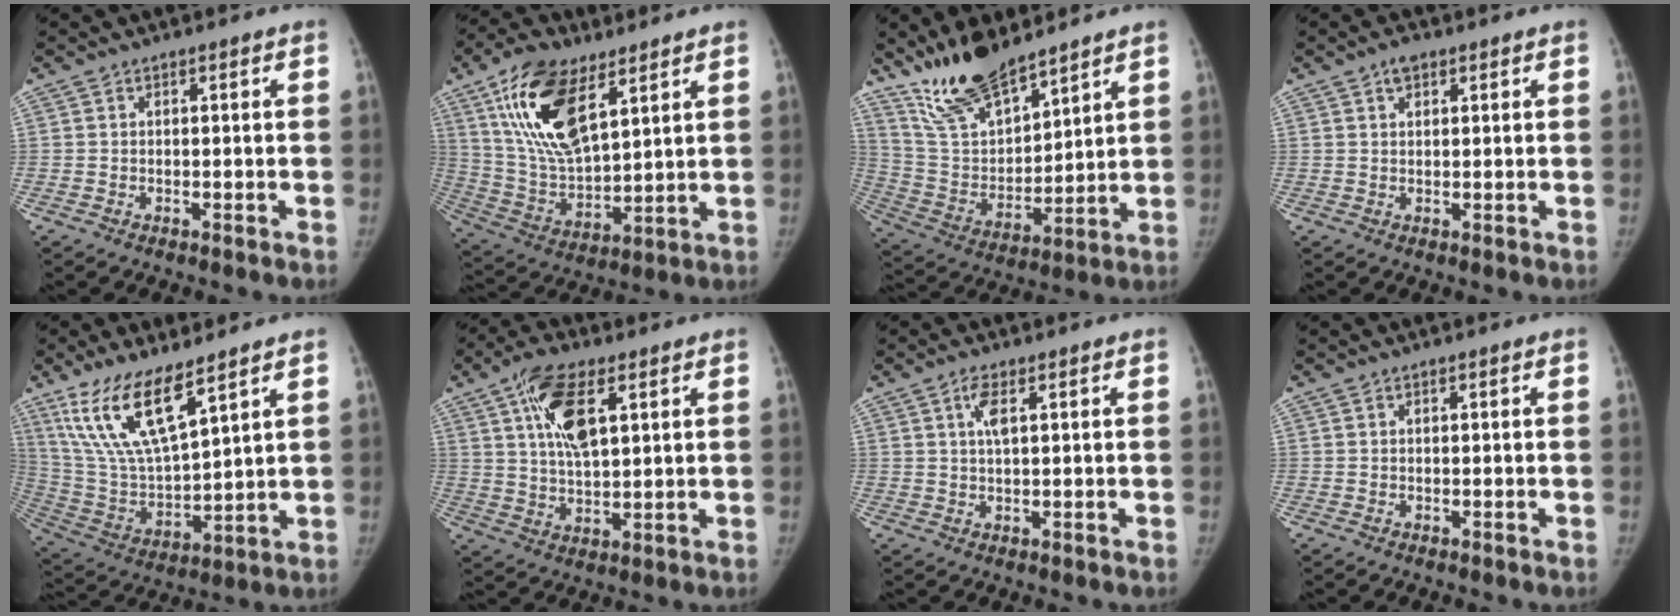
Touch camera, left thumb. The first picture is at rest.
{"total": 18.4, "force": [9.3, 8.4, 13.4], "torque": [-0.235, -0.033, 0.181]}
{"total": 15.2, "force": [12.5, 5.0, 7.2], "torque": [-0.104, -0.070, 0.245]}
{"total": 2.6, "force": [1.5, 1.5, 1.5], "torque": [-0.018, -0.002, 0.024]}
{"total": 16.3, "force": [10.2, 5.1, 11.7], "torque": [-0.222, -0.046, 0.214]}
{"total": 11.6, "force": [4.7, 5.1, 9.3], "torque": [-0.162, -0.009, 0.087]}
{"total": 3.3, "force": [1.3, 1.1, 2.8], "torque": [-0.057, 0.002, 0.028]}
{"total": 0.0}